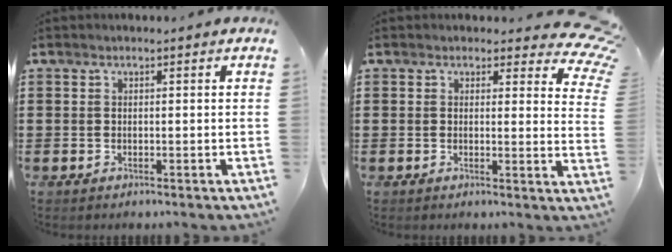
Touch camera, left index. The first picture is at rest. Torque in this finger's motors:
{"motor_torque": [-0.17, -1.27, -0.11, -0.21]}